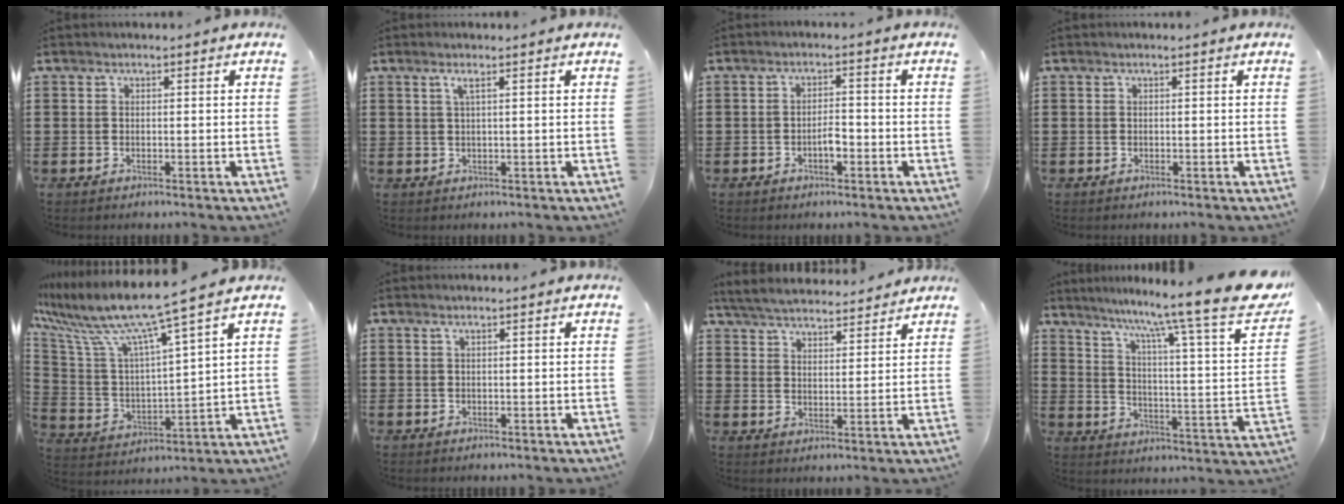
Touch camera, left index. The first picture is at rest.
{"total": 1.6, "force": [0.7, -0.1, 1.5], "torque": [-0.030, 0.000, 0.011]}
{"total": 2.7, "force": [-1.0, 0.9, 2.3], "torque": [-0.044, 0.007, -0.020]}
{"total": 0.0}
{"total": 9.6, "force": [7.8, -0.1, 5.6], "torque": [-0.146, -0.056, 0.123]}
{"total": 0.7, "force": [0.4, 0.0, 0.6], "torque": [-0.011, -0.001, 0.008]}
{"total": 5.1, "force": [5.0, 0.5, 0.9], "torque": [-0.038, -0.023, 0.088]}
{"total": 11.5, "force": [9.1, -0.4, 6.9], "torque": [-0.141, -0.076, 0.138]}